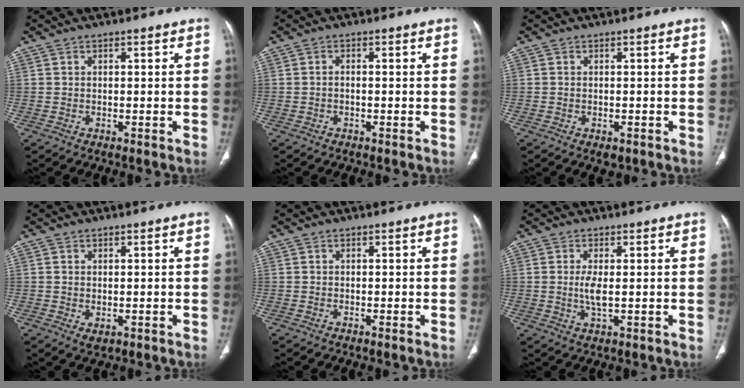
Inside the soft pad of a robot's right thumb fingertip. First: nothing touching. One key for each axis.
{"total": 0.9, "fx": -0.3, "fy": 0.4, "fz": 0.7, "tx": -0.013, "ty": 0.004, "tz": -0.007}
{"total": 1.9, "fx": -1.0, "fy": 1.0, "fz": 1.2, "tx": -0.017, "ty": 0.004, "tz": -0.006}
{"total": 1.6, "fx": -0.4, "fy": 1.0, "fz": 1.2, "tx": -0.021, "ty": -0.004, "tz": 0.000}
{"total": 0.6, "fx": -0.4, "fy": 0.0, "fz": 0.4, "tx": -0.009, "ty": -0.001, "tz": -0.005}
{"total": 3.3, "fx": 0.0, "fy": 1.0, "fz": 3.2, "tx": -0.074, "ty": -0.008, "tz": 0.002}